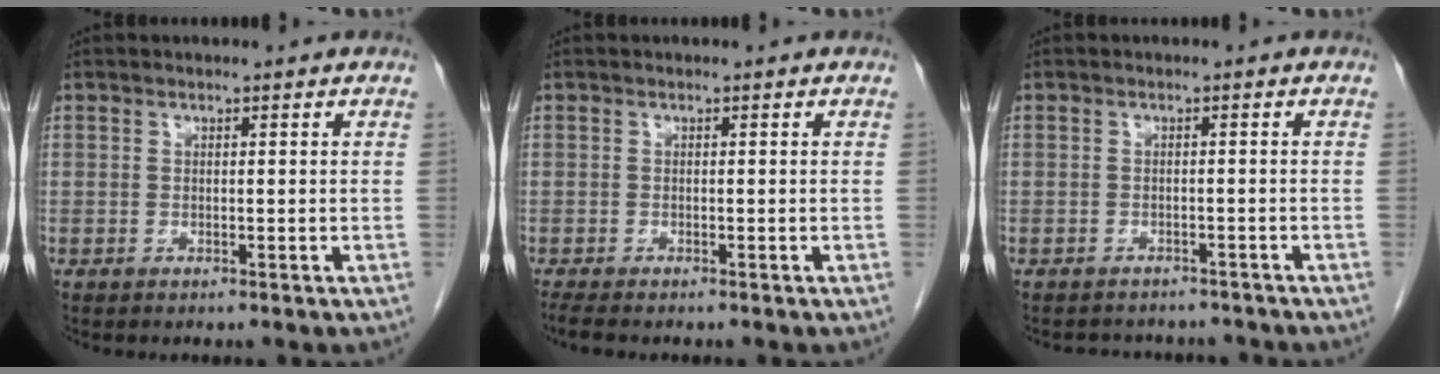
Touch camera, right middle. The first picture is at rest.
{"total": 2.2, "force": [-1.8, 0.3, 1.2], "torque": [-0.024, -0.008, -0.026]}
{"total": 5.9, "force": [-5.5, 2.1, 0.6], "torque": [-0.006, 0.007, -0.062]}